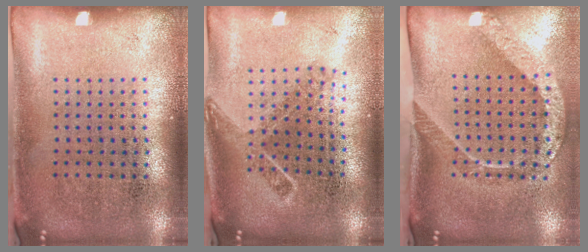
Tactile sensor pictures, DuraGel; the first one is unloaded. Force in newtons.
{"total": 1.6, "press": 1.2, "slide": 1.1}
{"total": 2.3, "press": 1.5, "slide": 1.7}